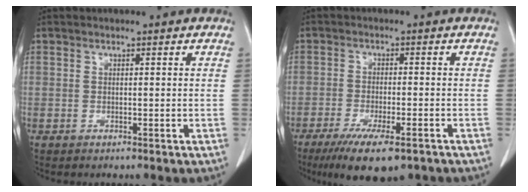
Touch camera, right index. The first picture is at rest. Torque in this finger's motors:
{"motor_torque": [0.99, -0.98, 0.48, 0.14]}